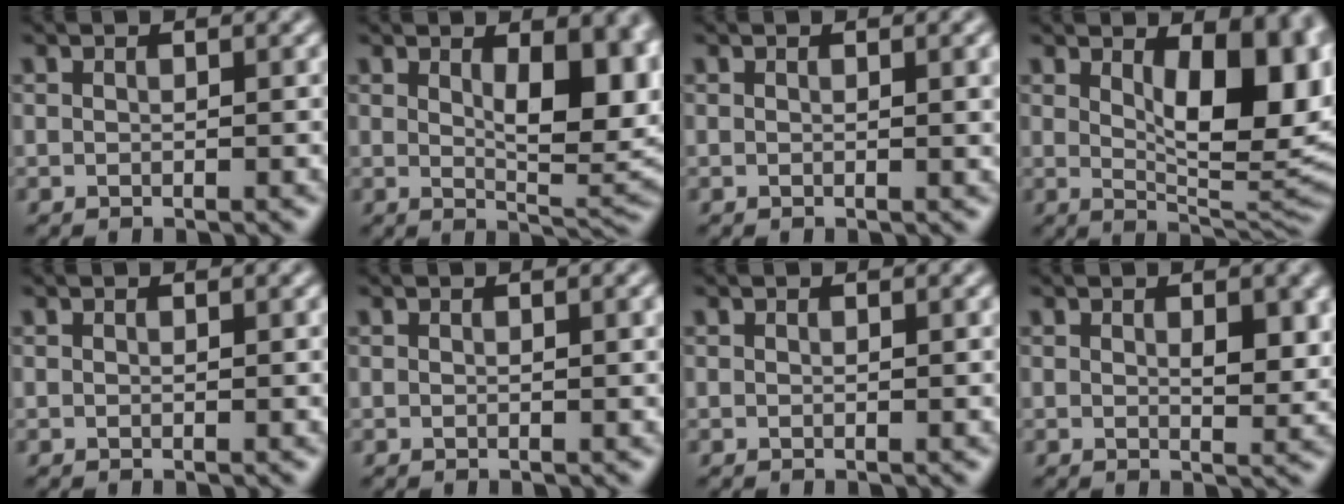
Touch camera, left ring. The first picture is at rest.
{"total": 8.2, "force": [1.8, 3.4, 7.2], "torque": [-0.103, -0.007, 0.036]}
{"total": 1.3, "force": [0.4, 0.3, 1.2], "torque": [-0.015, 0.001, 0.004]}
{"total": 10.5, "force": [2.6, 4.6, 9.1], "torque": [-0.098, 0.001, 0.037]}
{"total": 0.0}
{"total": 0.6, "force": [0.2, 0.1, 0.6], "torque": [-0.007, 0.002, 0.002]}
{"total": 0.0}
{"total": 2.8, "force": [0.8, 1.1, 2.4], "torque": [-0.032, -0.006, 0.016]}